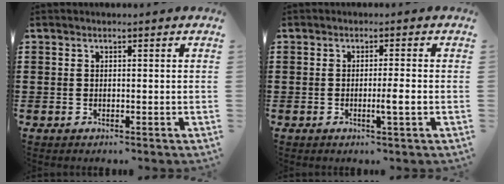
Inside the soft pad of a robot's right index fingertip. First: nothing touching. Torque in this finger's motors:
{"motor_torque": [1.24, 0.21, 0.42, 0.16]}